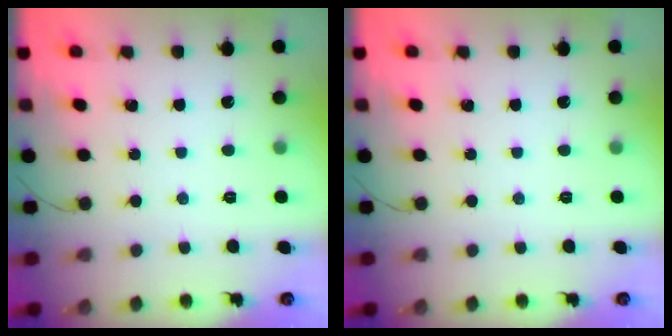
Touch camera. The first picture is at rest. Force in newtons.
{"total": 0.0}